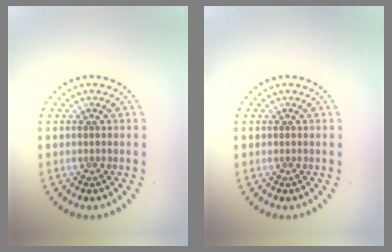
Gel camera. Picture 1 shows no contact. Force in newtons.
{"total": 0.0}